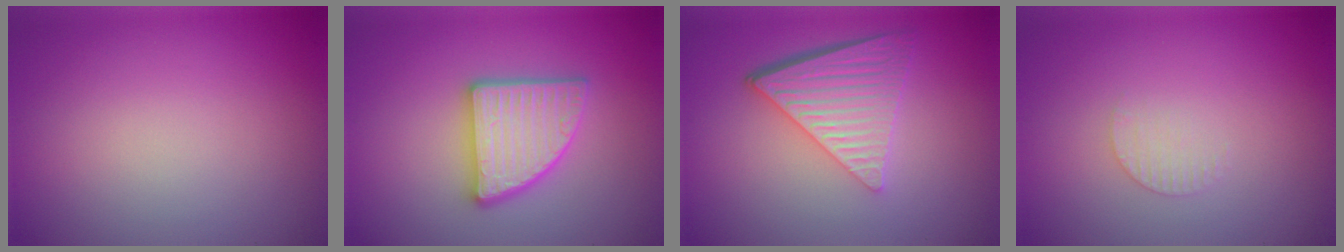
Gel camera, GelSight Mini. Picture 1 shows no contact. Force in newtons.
{"total": 4.8, "press": 4.7, "slide": 0.8}
{"total": 5.8, "press": 4.2, "slide": 4.0}
{"total": 1.3, "press": 1.2, "slide": 0.4}